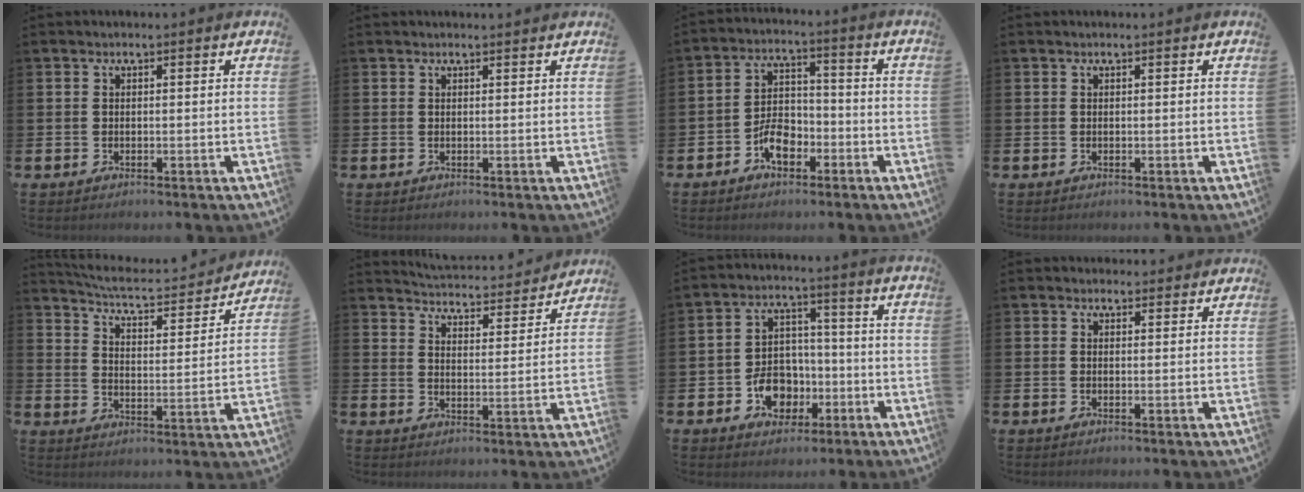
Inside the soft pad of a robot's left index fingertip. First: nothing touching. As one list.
[{"total": 0.6, "force": [0.6, 0.0, 0.1], "torque": [0.006, -0.004, 0.010]}, {"total": 5.6, "force": [-2.8, 3.3, 3.5], "torque": [-0.073, 0.017, -0.053]}, {"total": 0.0}, {"total": 5.9, "force": [5.5, 1.1, 1.8], "torque": [-0.059, -0.043, 0.088]}, {"total": 4.6, "force": [4.6, 0.5, 0.3], "torque": [-0.022, -0.041, 0.077]}, {"total": 7.3, "force": [-2.8, 5.8, 3.4], "torque": [-0.062, 0.018, -0.050]}, {"total": 1.5, "force": [1.4, 0.6, -0.1], "torque": [0.008, 0.000, 0.024]}]